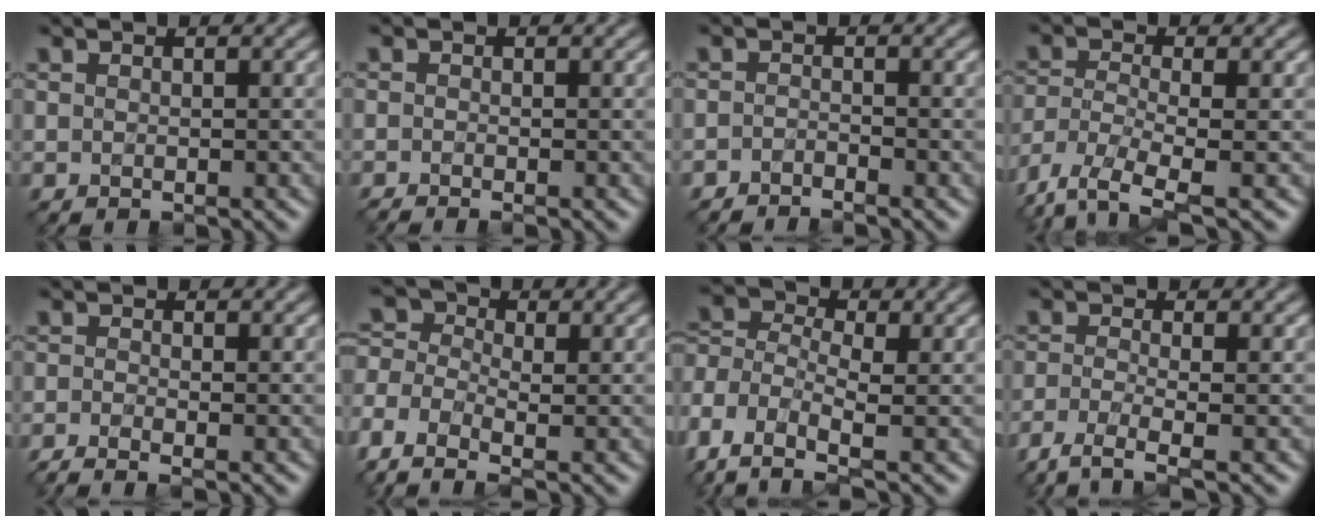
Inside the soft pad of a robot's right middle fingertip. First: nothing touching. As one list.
[{"total": 0.9, "force": [-0.8, 0.1, 0.5], "torque": [-0.008, -0.012, -0.019]}, {"total": 1.4, "force": [-1.4, 0.1, 0.3], "torque": [-0.003, -0.004, -0.029]}, {"total": 5.6, "force": [-3.7, 1.8, 3.8], "torque": [-0.088, -0.015, -0.082]}, {"total": 2.4, "force": [-1.7, 0.5, 1.6], "torque": [-0.030, -0.012, -0.043]}, {"total": 6.4, "force": [-2.9, 3.4, 4.5], "torque": [-0.120, -0.008, -0.055]}, {"total": 7.0, "force": [-3.3, 3.9, 4.8], "torque": [-0.112, 0.000, -0.080]}, {"total": 3.8, "force": [-2.6, 0.9, 2.6], "torque": [-0.053, -0.010, -0.062]}]